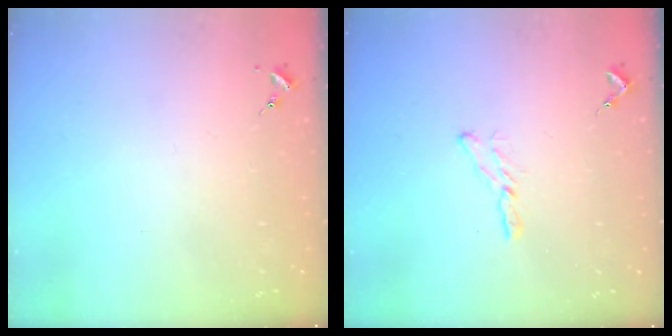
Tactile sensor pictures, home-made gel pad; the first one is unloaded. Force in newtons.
{"total": 6.3, "press": 6.3, "slide": 0.2}